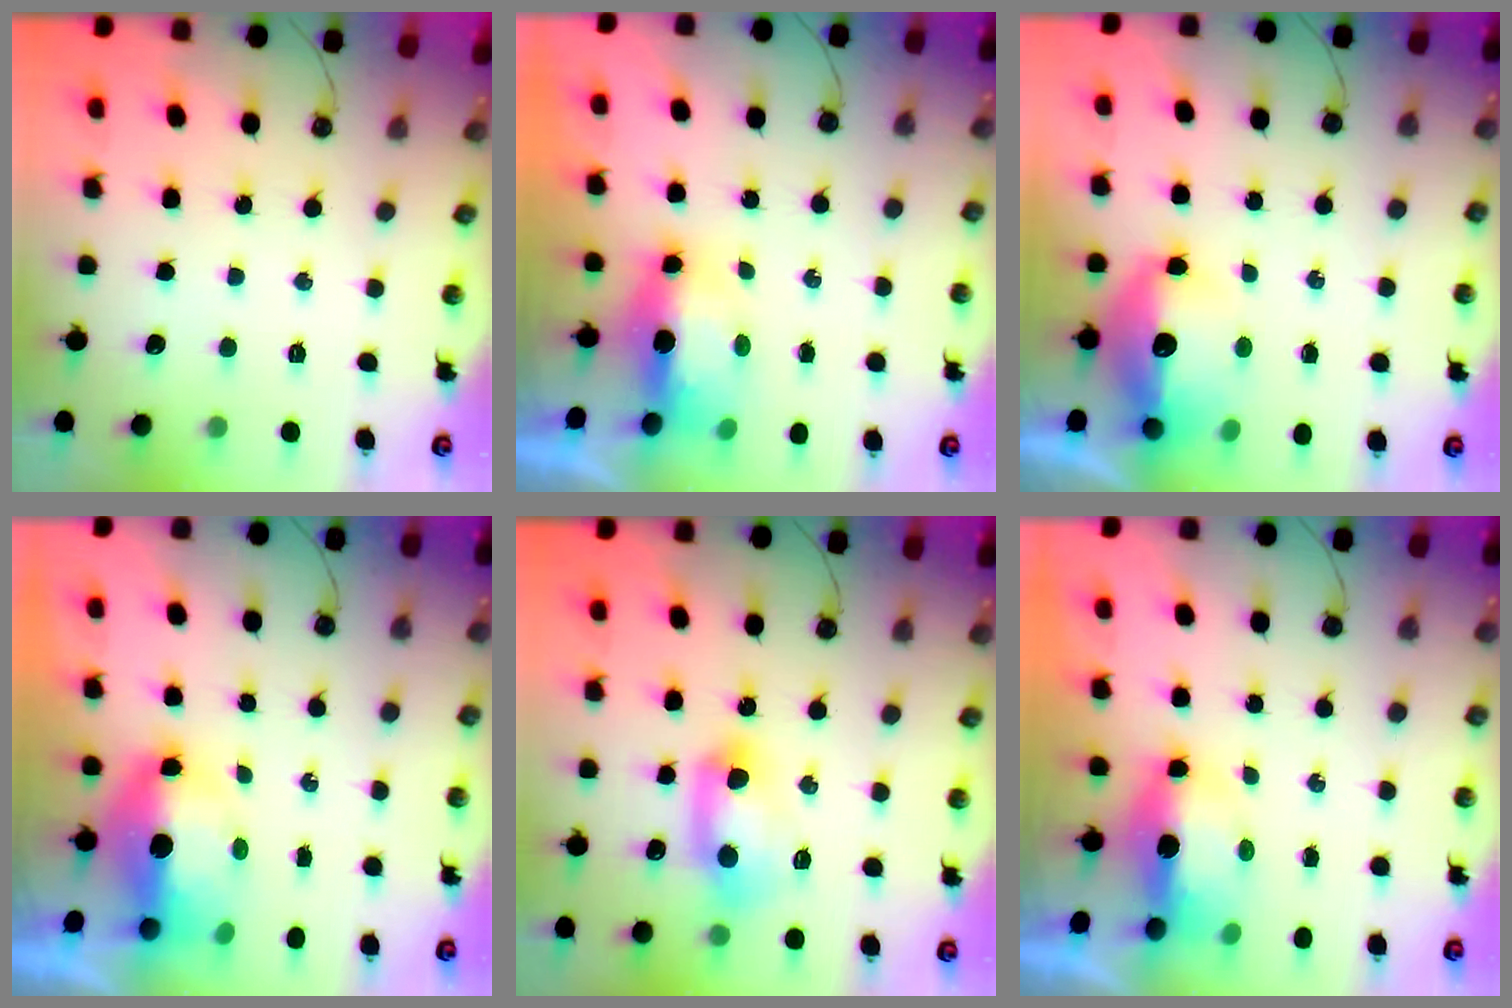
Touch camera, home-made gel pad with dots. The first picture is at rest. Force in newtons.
{"total": 7.4, "press": 7.4, "slide": 0.6}
{"total": 14.1, "press": 14.0, "slide": 1.2}
{"total": 8.8, "press": 8.6, "slide": 1.6}
{"total": 18.0, "press": 13.2, "slide": 12.2}
{"total": 6.8, "press": 6.8, "slide": 0.8}